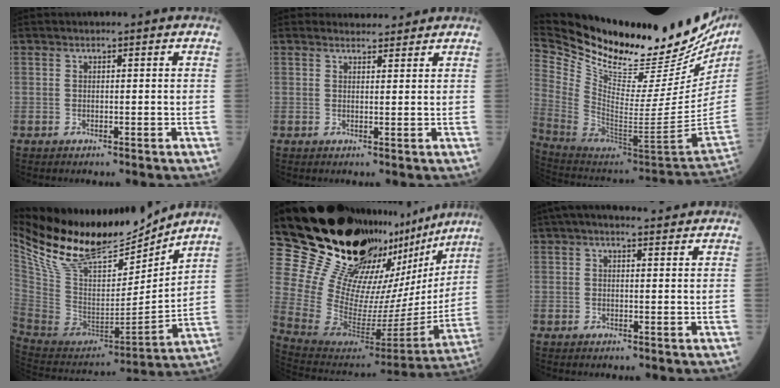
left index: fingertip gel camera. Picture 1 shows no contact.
{"total": 2.9, "force": [2.7, 0.9, 0.0], "torque": [0.001, 0.007, 0.036]}
{"total": 36.6, "force": [30.2, 7.9, 19.0], "torque": [-0.339, -0.092, 0.439]}
{"total": 26.3, "force": [22.3, 6.6, 12.4], "torque": [-0.245, -0.019, 0.381]}
{"total": 33.0, "force": [28.0, 9.0, 14.9], "torque": [-0.241, -0.088, 0.405]}
{"total": 6.2, "force": [5.2, 1.5, 3.0], "torque": [-0.048, 0.031, 0.075]}